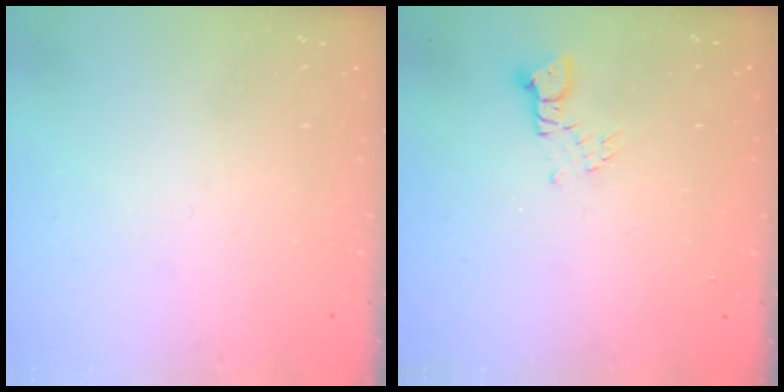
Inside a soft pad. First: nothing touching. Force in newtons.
{"total": 2.2, "press": 2.2, "slide": 0.2}